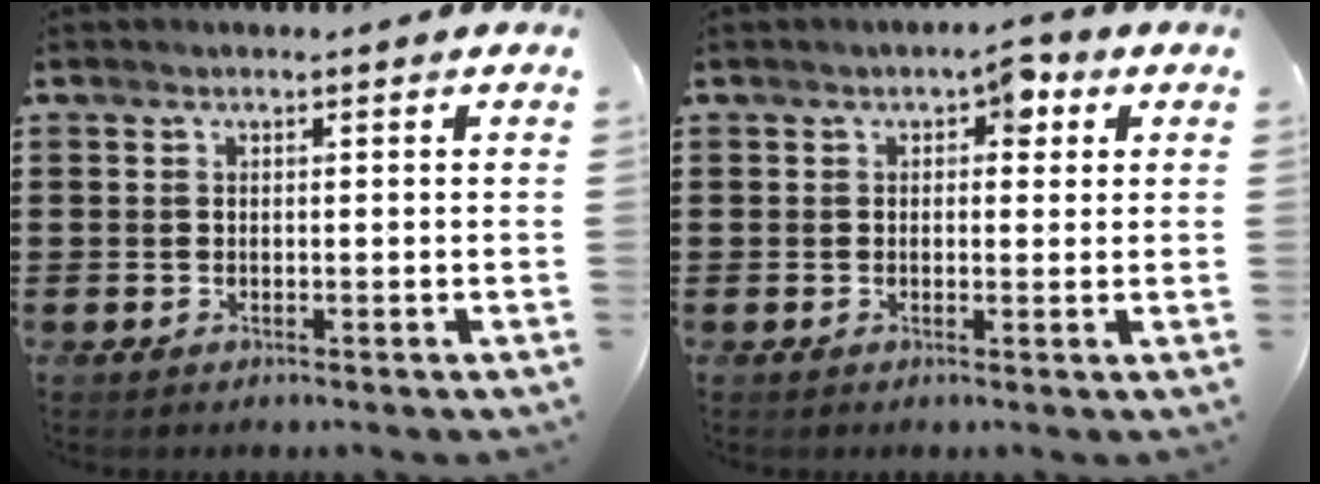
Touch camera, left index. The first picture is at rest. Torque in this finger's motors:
{"motor_torque": [1.05, -0.15, 0.36, 0.02]}